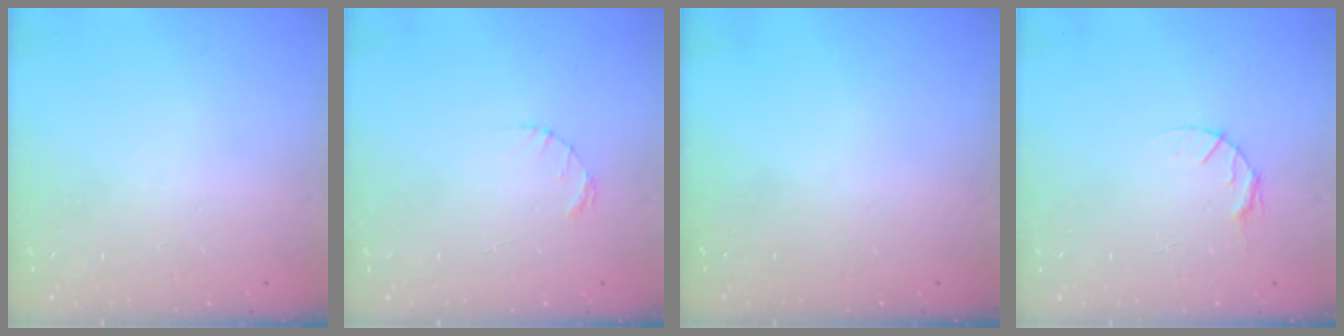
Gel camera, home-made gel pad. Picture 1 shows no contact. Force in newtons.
{"total": 1.4, "press": 1.4, "slide": 0.2}
{"total": 0.0}
{"total": 3.9, "press": 3.9, "slide": 0.5}